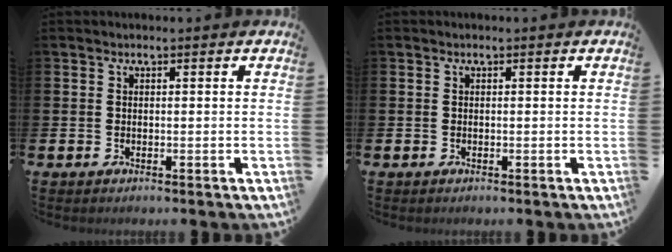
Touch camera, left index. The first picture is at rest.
{"total": 0.0}